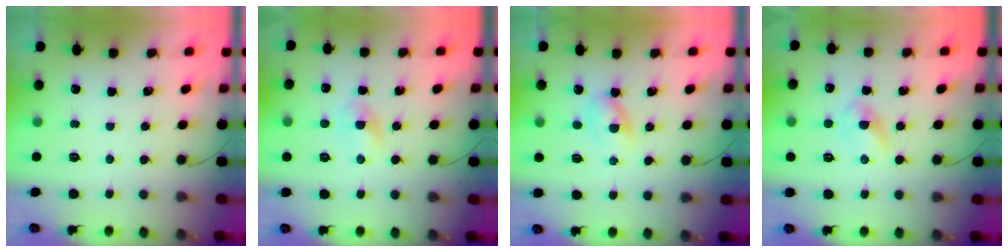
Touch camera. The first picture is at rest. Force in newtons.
{"total": 2.8, "press": 2.6, "slide": 1.1}
{"total": 2.9, "press": 2.7, "slide": 1.1}
{"total": 3.0, "press": 2.8, "slide": 1.3}